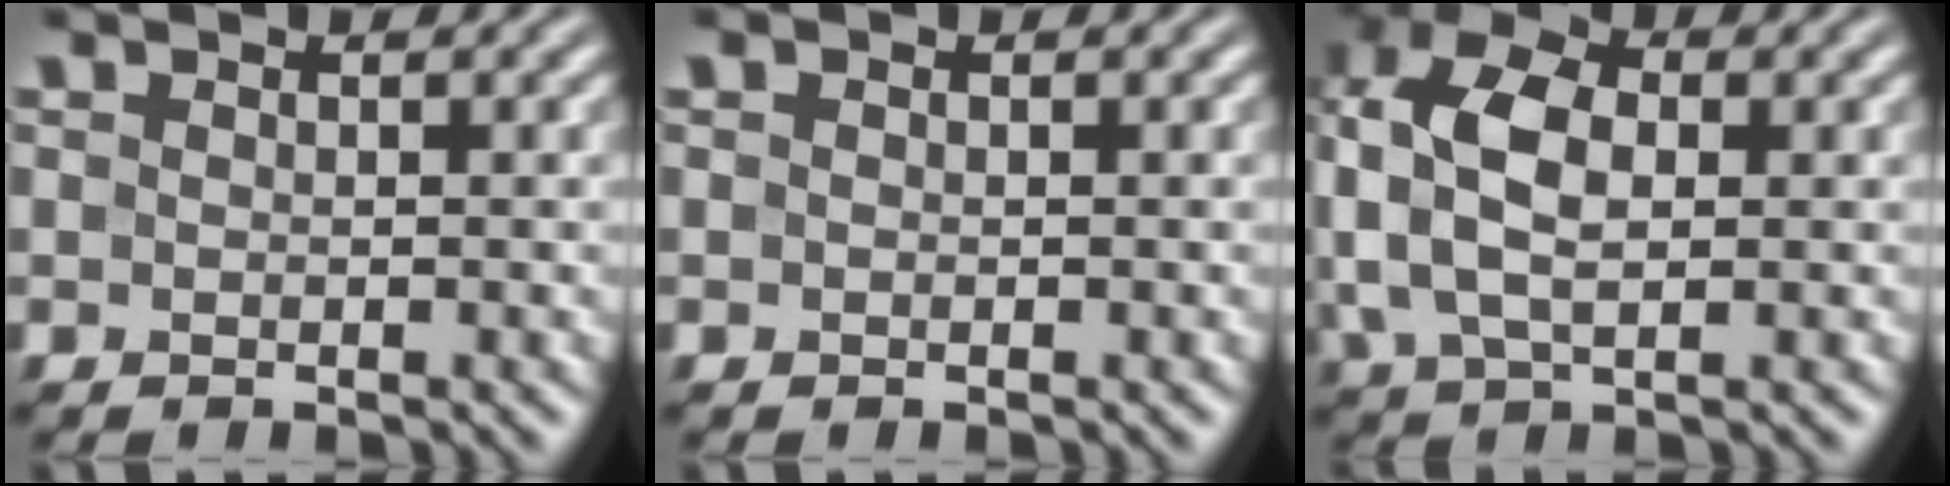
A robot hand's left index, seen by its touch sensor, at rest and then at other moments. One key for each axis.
{"total": 0.0}
{"total": 8.6, "fx": 1.2, "fy": 5.2, "fz": 6.7, "tx": -0.153, "ty": 0.011, "tz": 0.011}